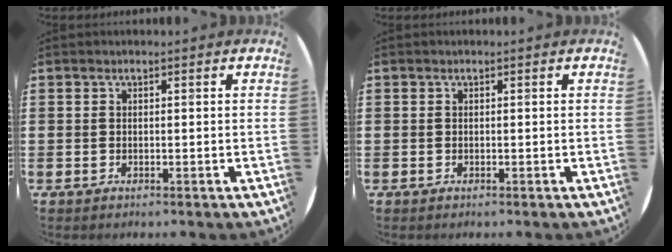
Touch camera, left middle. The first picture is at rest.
{"total": 0.0}